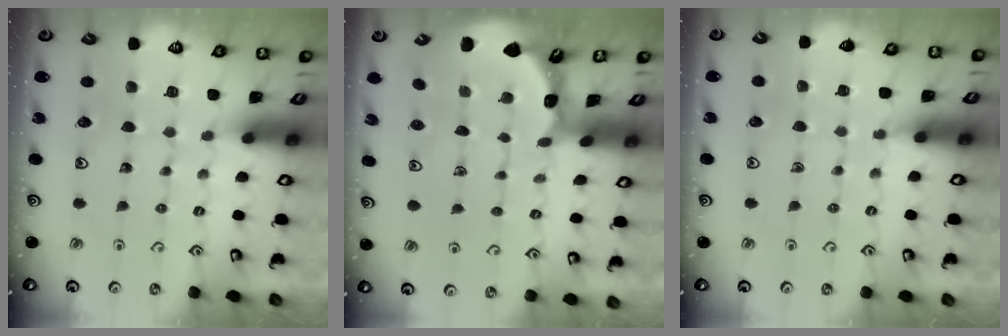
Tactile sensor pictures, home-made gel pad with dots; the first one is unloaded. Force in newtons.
{"total": 1.7, "press": 1.6, "slide": 0.1}
{"total": 2.9, "press": 2.8, "slide": 0.5}